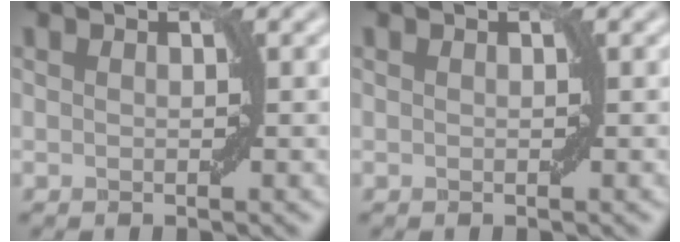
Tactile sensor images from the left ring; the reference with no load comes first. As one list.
[{"total": 0.0}]